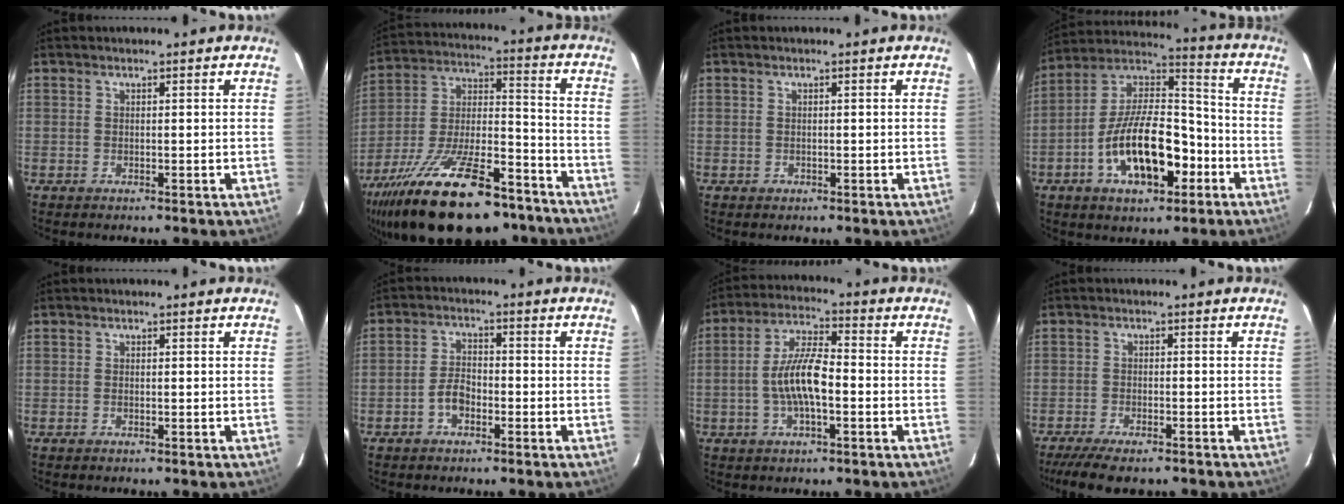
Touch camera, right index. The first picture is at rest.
{"total": 29.3, "force": [-20.5, 10.8, 18.0], "torque": [-0.336, -0.022, -0.308]}
{"total": 0.7, "force": [-0.3, 0.6, 0.1], "torque": [0.002, 0.000, -0.003]}
{"total": 18.4, "force": [-7.0, 8.5, 14.7], "torque": [-0.277, 0.015, -0.116]}
{"total": 0.0}
{"total": 4.0, "force": [-2.1, 2.4, 2.5], "torque": [-0.053, 0.011, -0.038]}
{"total": 9.3, "force": [-2.0, 2.8, 8.7], "torque": [-0.175, 0.010, -0.037]}
{"total": 9.5, "force": [-7.7, 2.4, 4.9], "torque": [-0.117, -0.028, -0.128]}